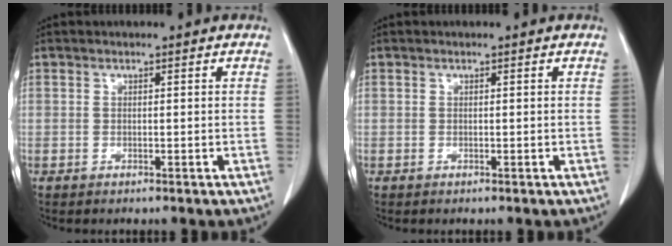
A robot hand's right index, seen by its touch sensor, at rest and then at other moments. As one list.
[{"total": 0.0}]